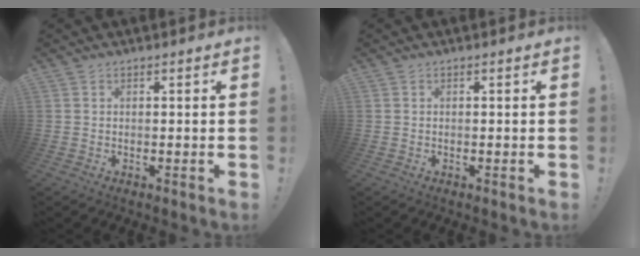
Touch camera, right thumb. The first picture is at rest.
{"total": 0.0}